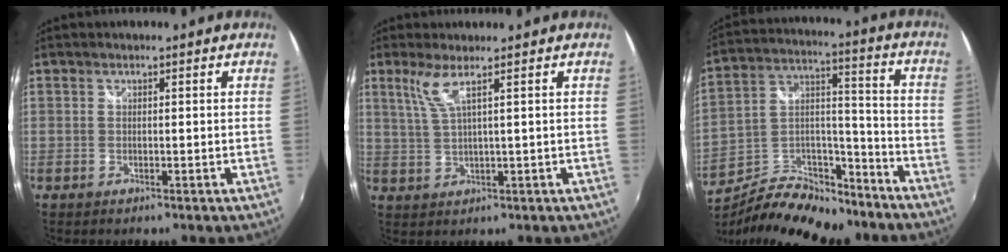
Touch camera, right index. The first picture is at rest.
{"total": 3.9, "force": [2.1, -0.5, 3.2], "torque": [-0.069, -0.007, 0.048]}
{"total": 18.8, "force": [-13.5, 8.8, 9.6], "torque": [-0.191, 0.031, -0.211]}